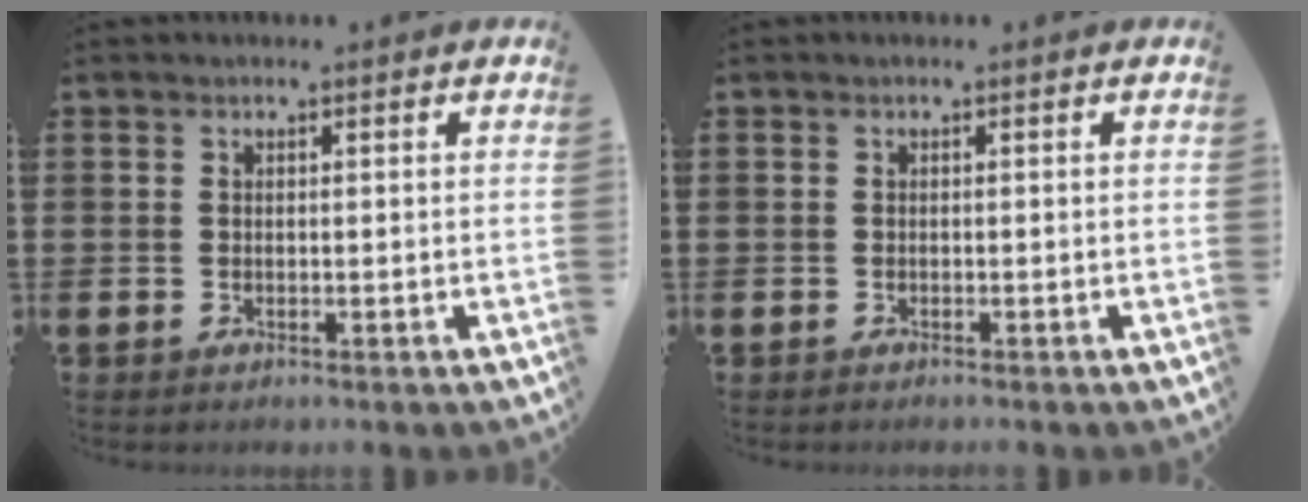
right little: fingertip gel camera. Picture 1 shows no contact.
{"total": 0.0}